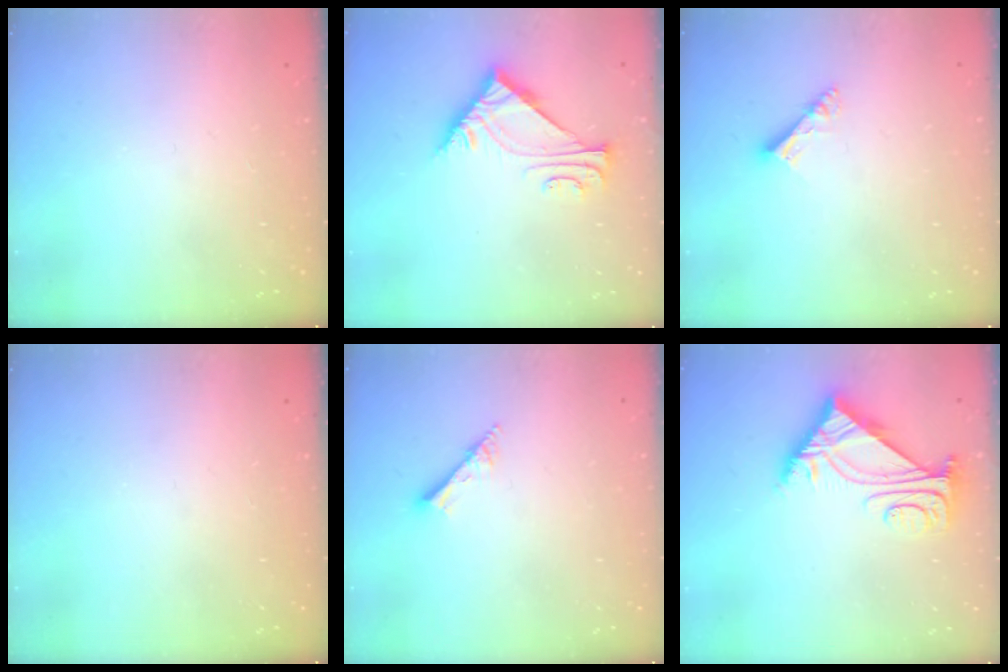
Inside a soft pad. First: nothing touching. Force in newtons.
{"total": 7.0, "press": 7.0, "slide": 0.3}
{"total": 5.1, "press": 5.1, "slide": 0.1}
{"total": 0.0}
{"total": 2.8, "press": 2.8, "slide": 0.2}
{"total": 6.5, "press": 6.4, "slide": 1.1}